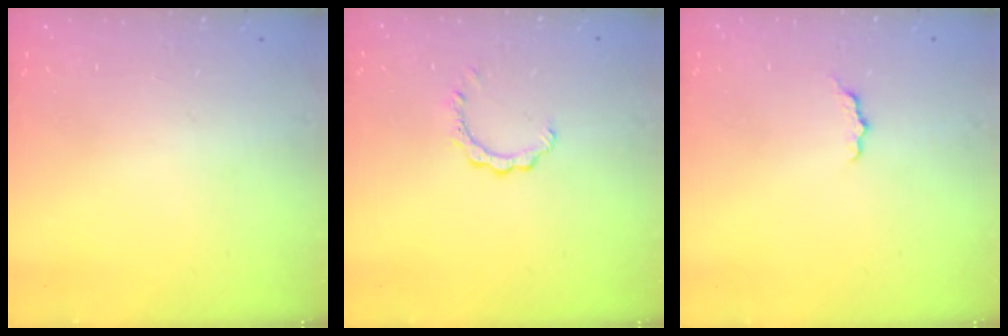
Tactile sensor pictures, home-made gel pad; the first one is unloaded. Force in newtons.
{"total": 2.3, "press": 2.3, "slide": 0.3}
{"total": 3.1, "press": 3.1, "slide": 0.2}